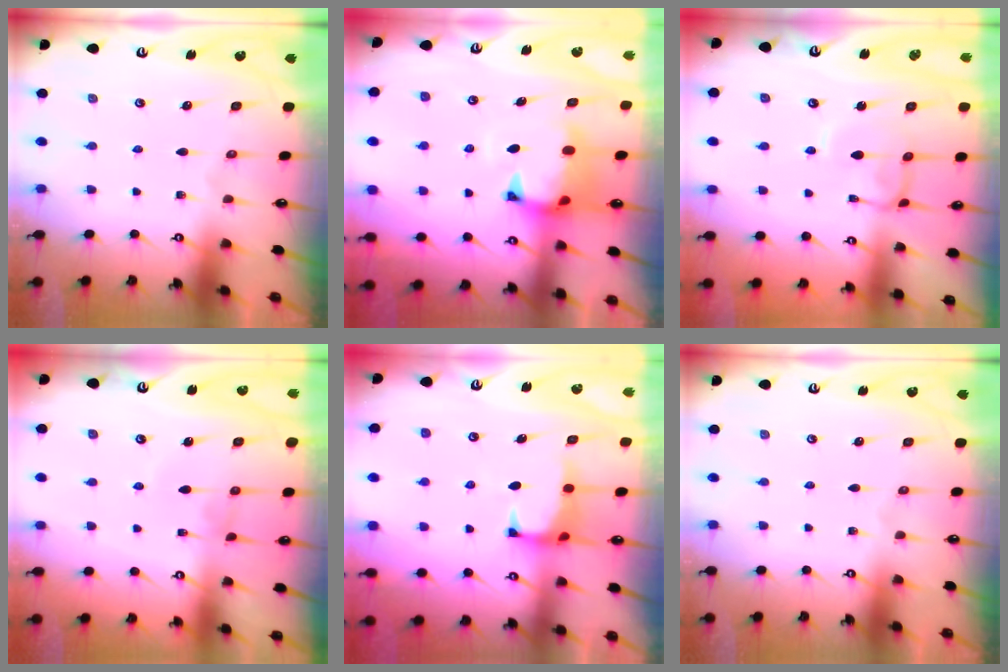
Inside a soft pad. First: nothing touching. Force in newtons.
{"total": 1.1, "press": 0.3, "slide": 1.1}
{"total": 2.2, "press": 2.1, "slide": 0.6}
{"total": 0.9, "press": 0.8, "slide": 0.2}
{"total": 0.7, "press": 0.5, "slide": 0.5}
{"total": 0.0}